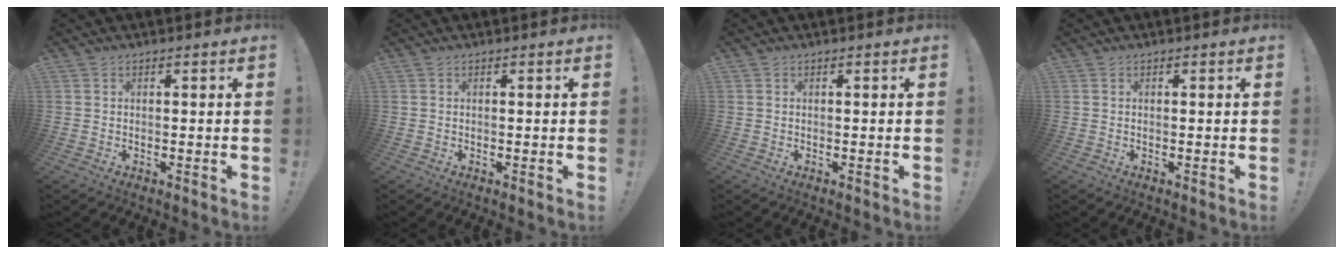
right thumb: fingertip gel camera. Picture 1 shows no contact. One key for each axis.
{"total": 0.0}
{"total": 0.0}
{"total": 0.0}